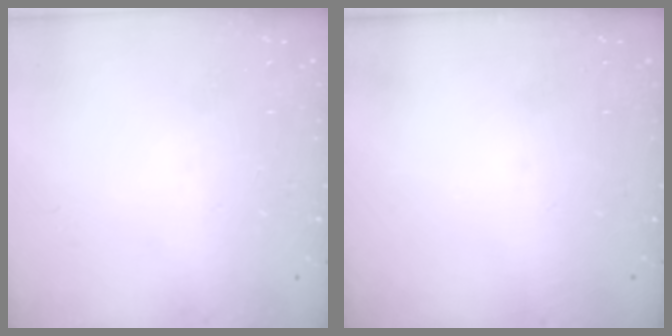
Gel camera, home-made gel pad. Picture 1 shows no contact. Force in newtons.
{"total": 0.0}